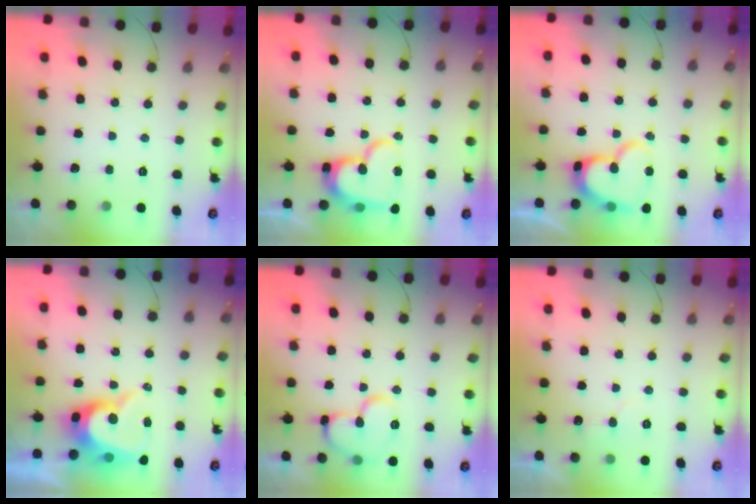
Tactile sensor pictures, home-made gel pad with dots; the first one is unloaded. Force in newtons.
{"total": 17.5, "press": 17.5, "slide": 1.2}
{"total": 14.4, "press": 14.3, "slide": 1.3}
{"total": 11.3, "press": 11.2, "slide": 1.1}
{"total": 12.5, "press": 12.3, "slide": 1.9}
{"total": 4.2, "press": 4.1, "slide": 0.4}